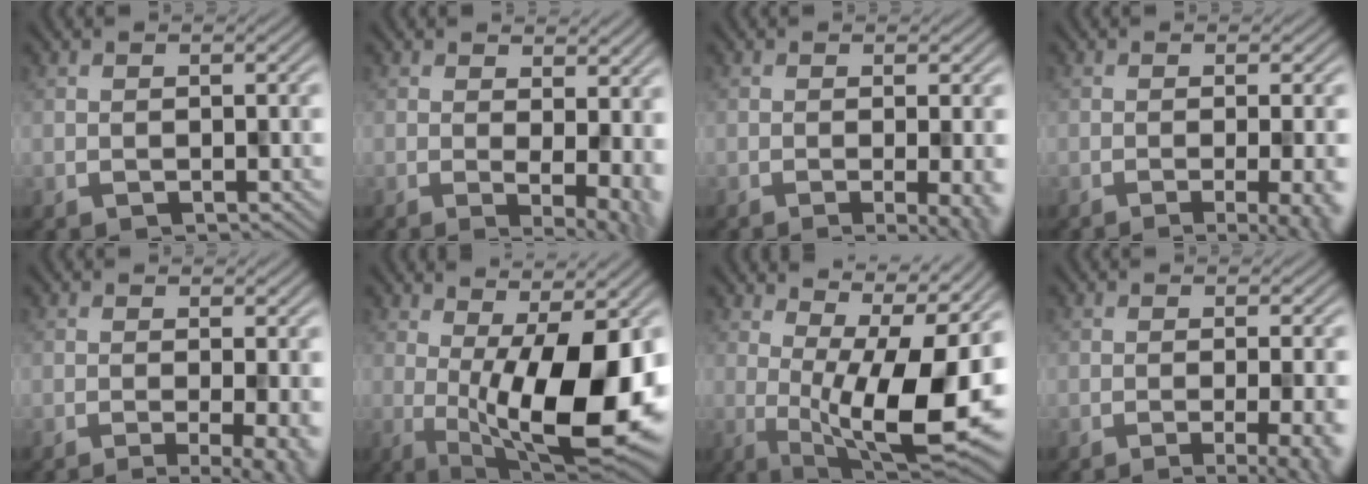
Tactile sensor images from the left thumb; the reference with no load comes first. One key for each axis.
{"total": 5.0, "fx": 0.0, "fy": 1.4, "fz": 4.8, "tx": -0.067, "ty": -0.015, "tz": 0.015}
{"total": 7.2, "fx": -2.7, "fy": 2.1, "fz": 6.4, "tx": -0.075, "ty": 0.001, "tz": -0.025}
{"total": 9.1, "fx": -4.3, "fy": 2.6, "fz": 7.5, "tx": -0.082, "ty": 0.003, "tz": -0.040}
{"total": 7.1, "fx": -3.3, "fy": 1.9, "fz": 6.0, "tx": -0.071, "ty": -0.004, "tz": -0.033}
{"total": 14.3, "fx": -0.1, "fy": 4.3, "fz": 13.7, "tx": -0.196, "ty": -0.003, "tz": 0.008}
{"total": 14.5, "fx": 1.0, "fy": 4.1, "fz": 13.8, "tx": -0.198, "ty": 0.003, "tz": 0.034}
{"total": 9.8, "fx": -5.2, "fy": 2.8, "fz": 7.8, "tx": -0.087, "ty": 0.002, "tz": -0.048}